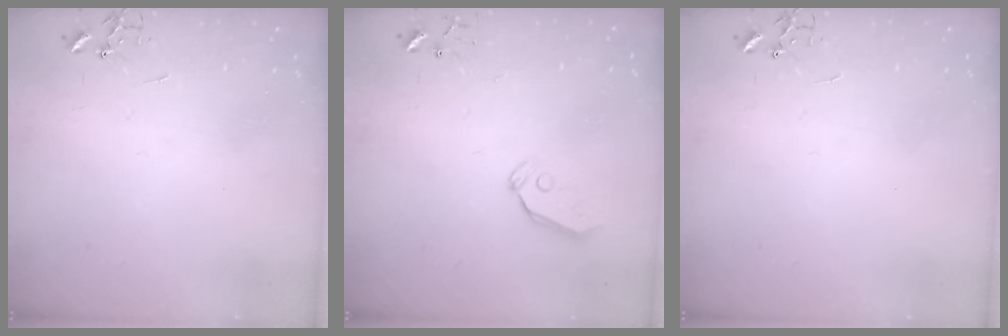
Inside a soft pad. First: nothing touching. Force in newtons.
{"total": 4.8, "press": 4.8, "slide": 0.4}
{"total": 0.0}